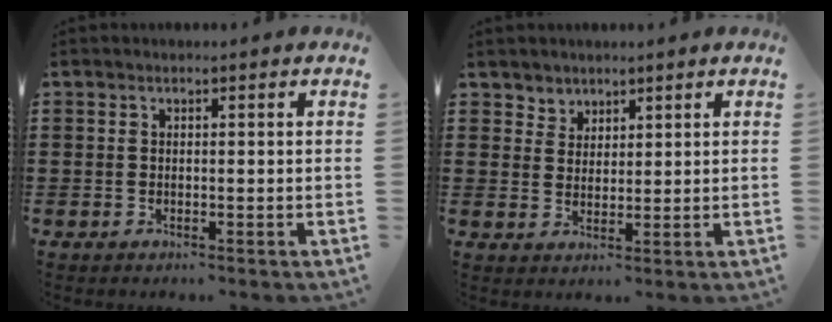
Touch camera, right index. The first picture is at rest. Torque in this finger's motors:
{"motor_torque": [-0.15, -0.03, -0.03, -0.01]}